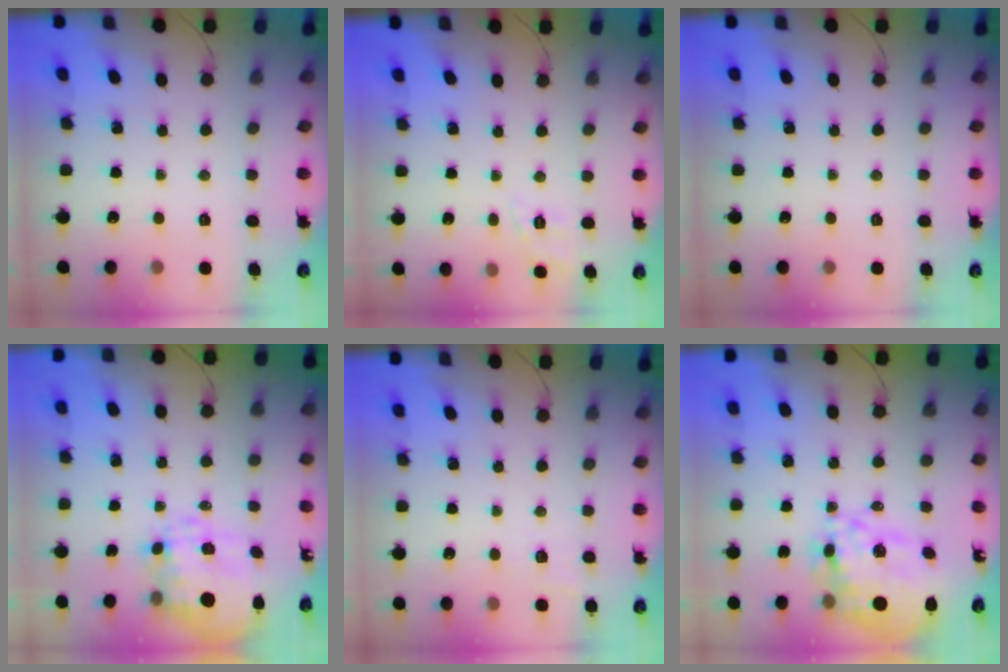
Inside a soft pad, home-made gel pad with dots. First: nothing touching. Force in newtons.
{"total": 2.2, "press": 0.7, "slide": 2.1}
{"total": 0.0}
{"total": 11.1, "press": 11.0, "slide": 1.4}
{"total": 5.8, "press": 5.6, "slide": 1.5}
{"total": 17.0, "press": 16.2, "slide": 5.2}